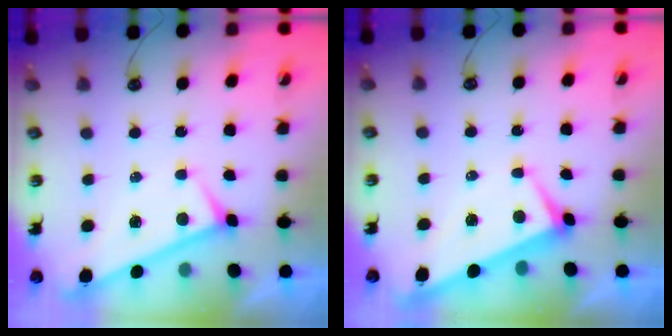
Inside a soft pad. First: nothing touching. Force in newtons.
{"total": 0.9, "press": 0.1, "slide": 0.9}